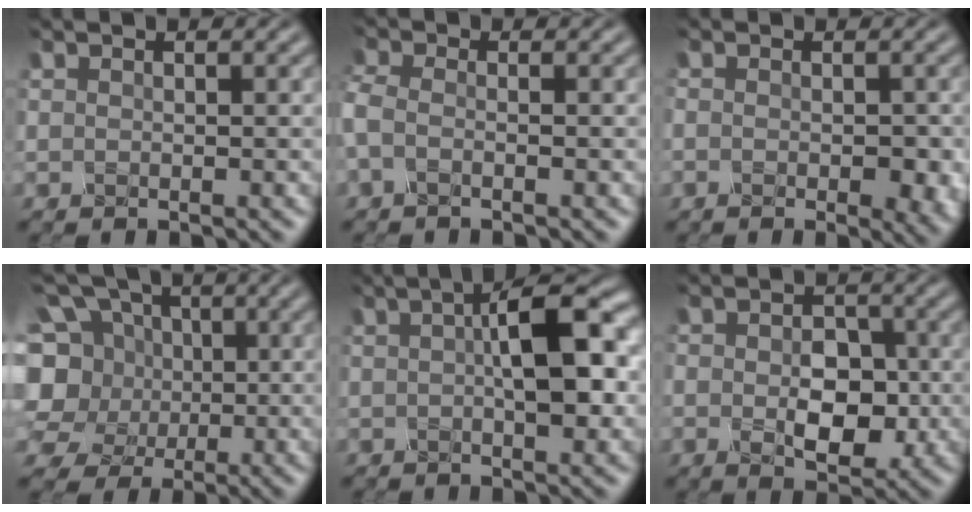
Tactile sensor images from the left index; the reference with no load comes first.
{"total": 1.9, "force": [-1.1, 1.0, 1.2], "torque": [-0.032, 0.001, -0.029]}
{"total": 3.6, "force": [-0.9, 1.5, 3.2], "torque": [-0.044, -0.008, -0.011]}
{"total": 9.3, "force": [-0.4, 8.4, 4.0], "torque": [-0.102, 0.020, -0.039]}
{"total": 7.8, "force": [1.0, 3.1, 7.1], "torque": [-0.107, 0.017, 0.008]}
{"total": 5.1, "force": [-1.1, 3.2, 3.8], "torque": [-0.061, -0.009, -0.019]}